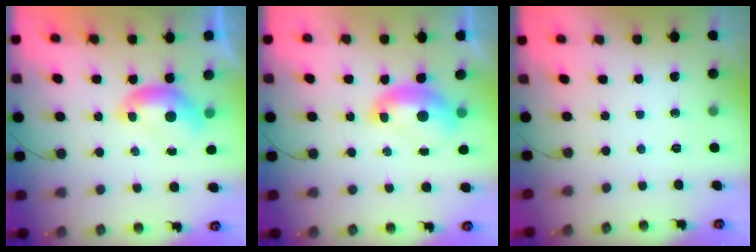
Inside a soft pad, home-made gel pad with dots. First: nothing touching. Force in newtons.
{"total": 2.3, "press": 2.2, "slide": 0.6}
{"total": 0.0}